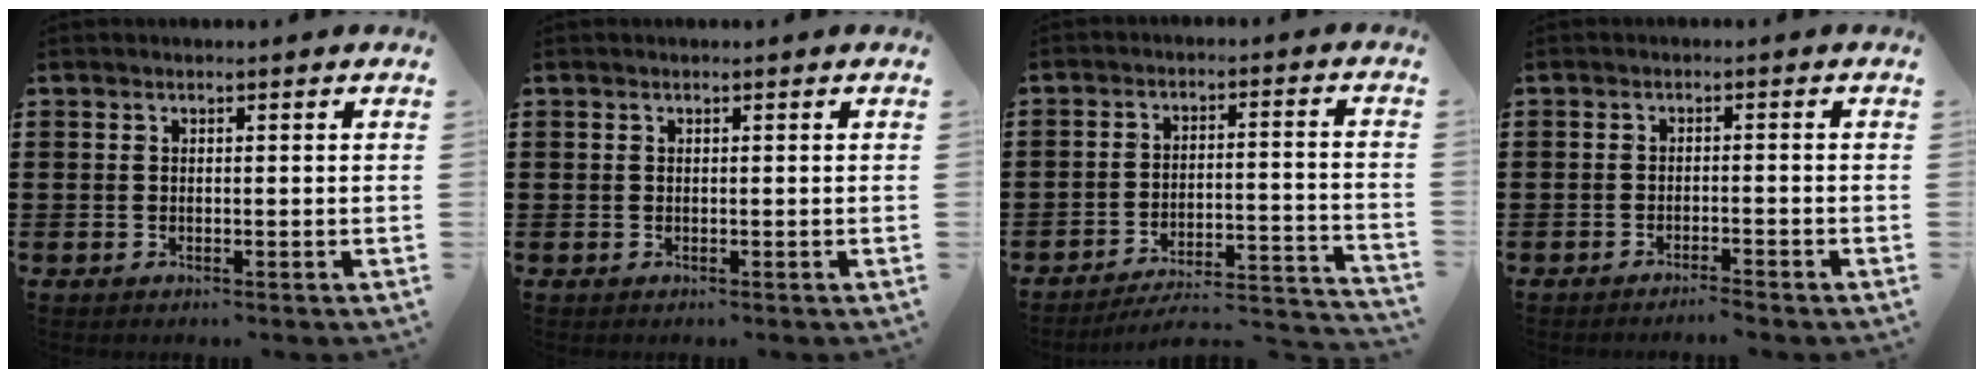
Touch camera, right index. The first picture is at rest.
{"total": 0.0}
{"total": 4.5, "force": [-4.2, 0.4, 1.6], "torque": [-0.031, -0.009, -0.088]}
{"total": 1.7, "force": [-1.6, -0.2, 0.5], "torque": [-0.009, 0.003, -0.032]}